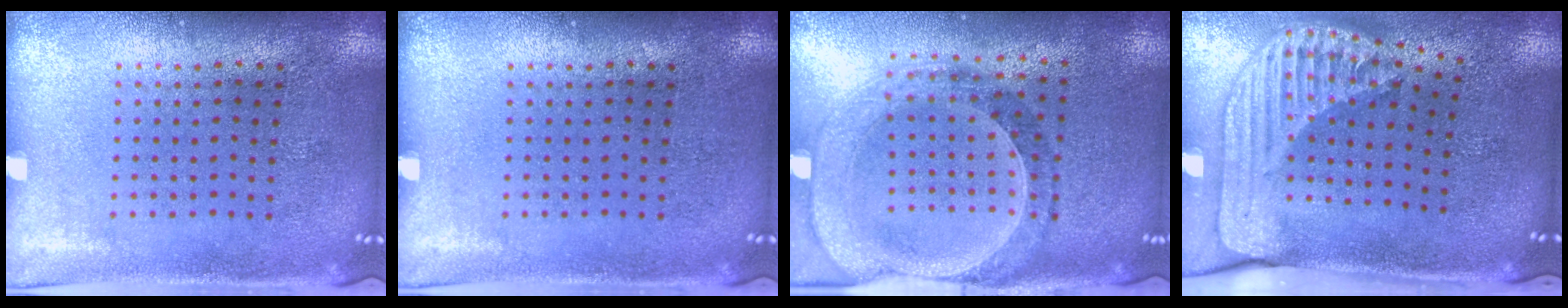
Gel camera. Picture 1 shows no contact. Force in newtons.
{"total": 0.0}
{"total": 1.6, "press": 1.5, "slide": 0.3}
{"total": 2.6, "press": 1.8, "slide": 1.8}